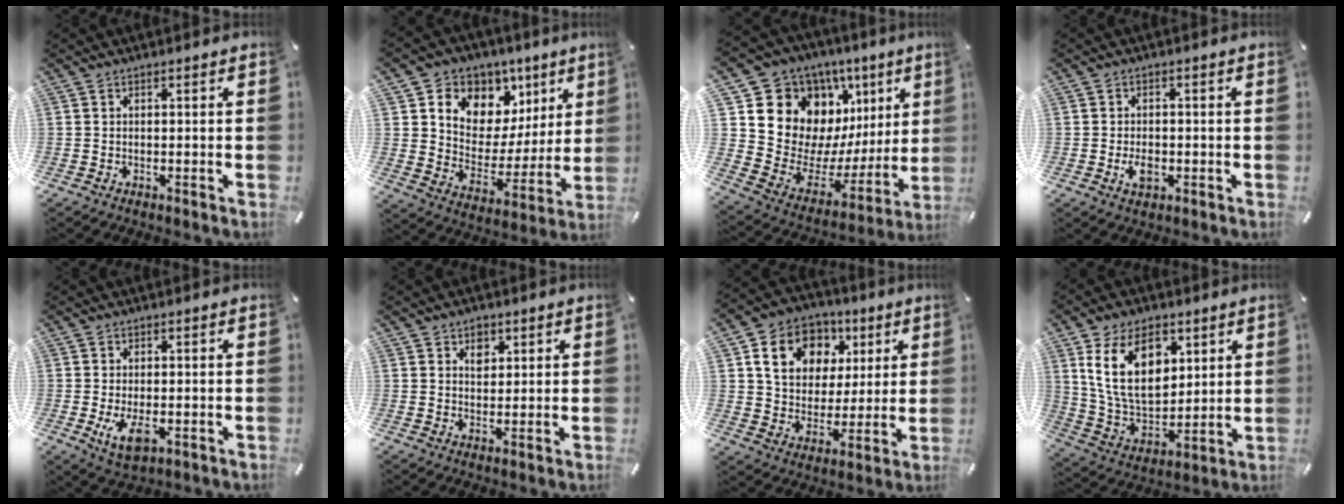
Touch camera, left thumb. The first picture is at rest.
{"total": 9.1, "force": [4.7, 7.7, 1.0], "torque": [-0.017, -0.060, 0.087]}
{"total": 15.8, "force": [7.9, 12.4, 5.6], "torque": [-0.081, -0.088, 0.164]}
{"total": 3.6, "force": [-1.0, 2.3, 2.5], "torque": [-0.058, 0.000, -0.020]}
{"total": 5.6, "force": [-1.3, 2.9, 4.6], "torque": [-0.099, -0.012, -0.025]}
{"total": 3.3, "force": [1.7, 2.6, 1.2], "torque": [-0.003, -0.006, 0.025]}
{"total": 13.7, "force": [5.4, 11.3, 5.6], "torque": [-0.095, -0.009, 0.104]}
{"total": 16.9, "force": [6.9, 11.1, 10.6], "torque": [-0.214, -0.017, 0.125]}